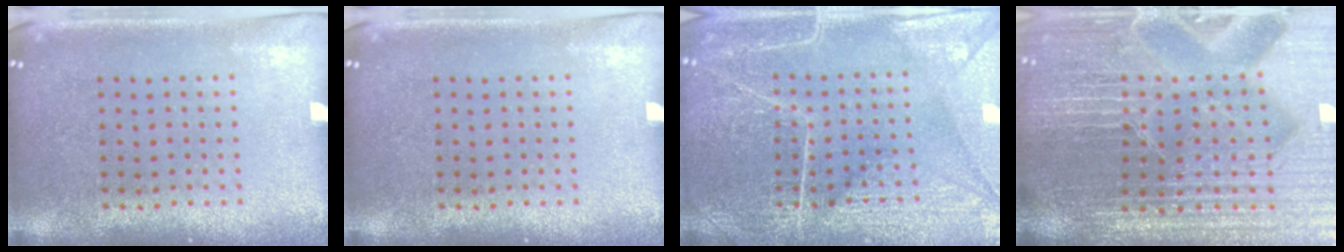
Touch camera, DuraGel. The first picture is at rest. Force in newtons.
{"total": 0.0}
{"total": 6.2, "press": 6.2, "slide": 0.7}
{"total": 5.7, "press": 5.3, "slide": 2.2}